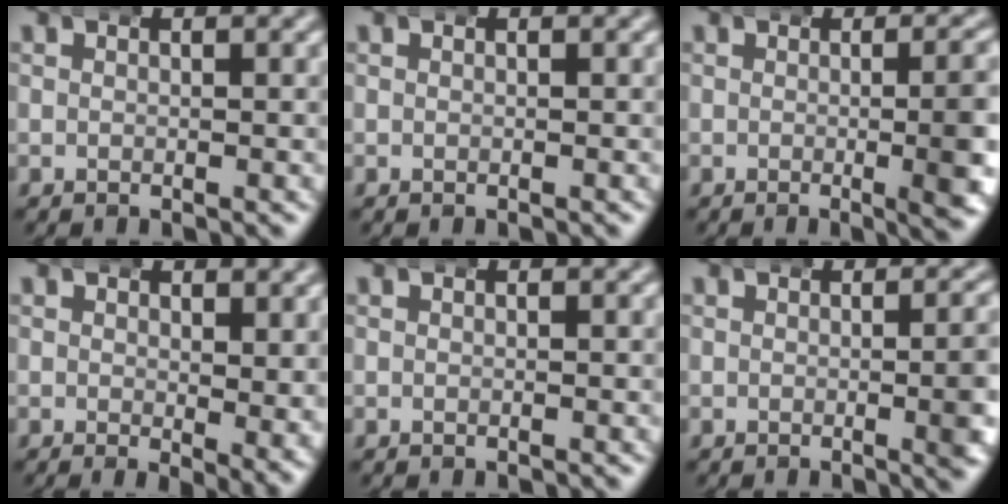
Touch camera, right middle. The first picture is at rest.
{"total": 0.0}
{"total": 5.6, "force": [-0.8, 1.4, 5.4], "torque": [-0.059, 0.010, -0.022]}
{"total": 2.2, "force": [0.3, 0.5, 2.1], "torque": [-0.026, -0.011, 0.007]}
{"total": 0.0}
{"total": 3.7, "force": [-0.3, 1.0, 3.6], "torque": [-0.038, 0.010, -0.014]}